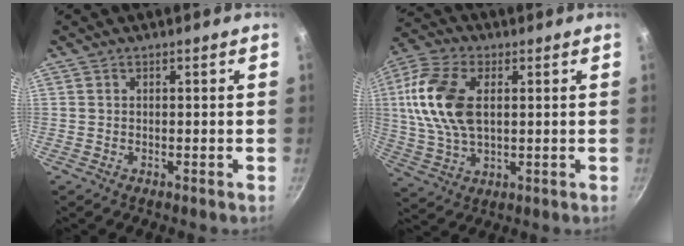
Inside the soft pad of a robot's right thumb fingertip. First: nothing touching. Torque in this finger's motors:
{"motor_torque": [0.60, 0.69, 1.75, -0.05, 0.56]}